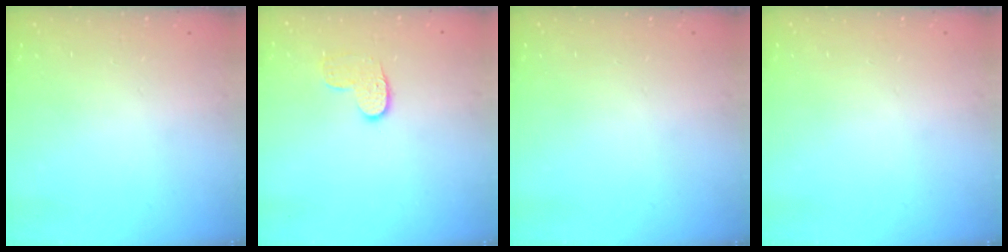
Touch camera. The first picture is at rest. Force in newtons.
{"total": 6.8, "press": 6.8, "slide": 0.2}
{"total": 0.0}
{"total": 0.0}